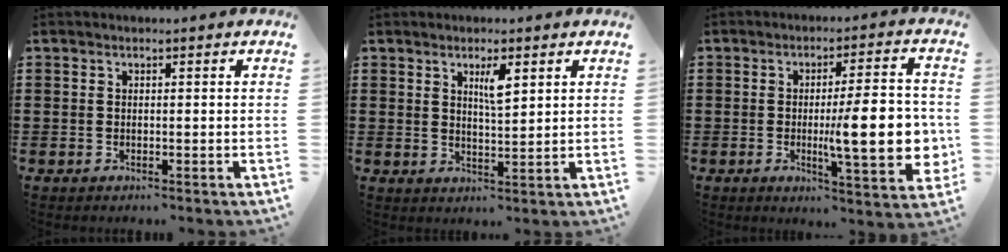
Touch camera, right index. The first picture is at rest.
{"total": 3.5, "force": [1.7, 0.8, 3.0], "torque": [-0.047, -0.001, 0.024]}
{"total": 13.3, "force": [-1.2, 3.2, 12.9], "torque": [-0.172, -0.014, -0.019]}